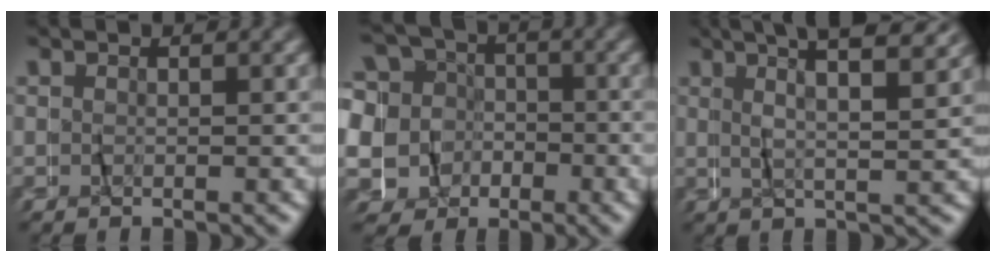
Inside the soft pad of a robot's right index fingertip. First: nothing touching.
{"total": 14.9, "force": [-2.4, 14.1, 4.4], "torque": [-0.139, -0.052, -0.049]}
{"total": 6.7, "force": [4.7, 1.2, 4.7], "torque": [-0.079, 0.031, 0.059]}